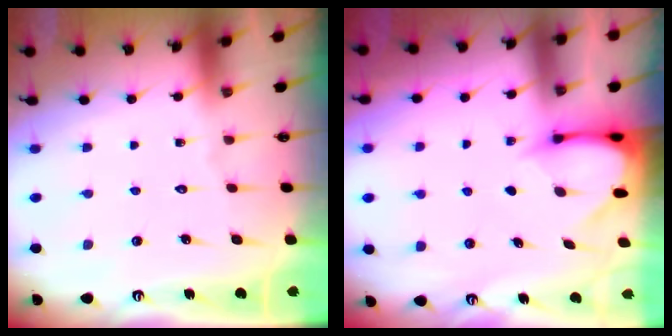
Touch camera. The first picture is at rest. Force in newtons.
{"total": 3.3, "press": 3.3, "slide": 0.3}